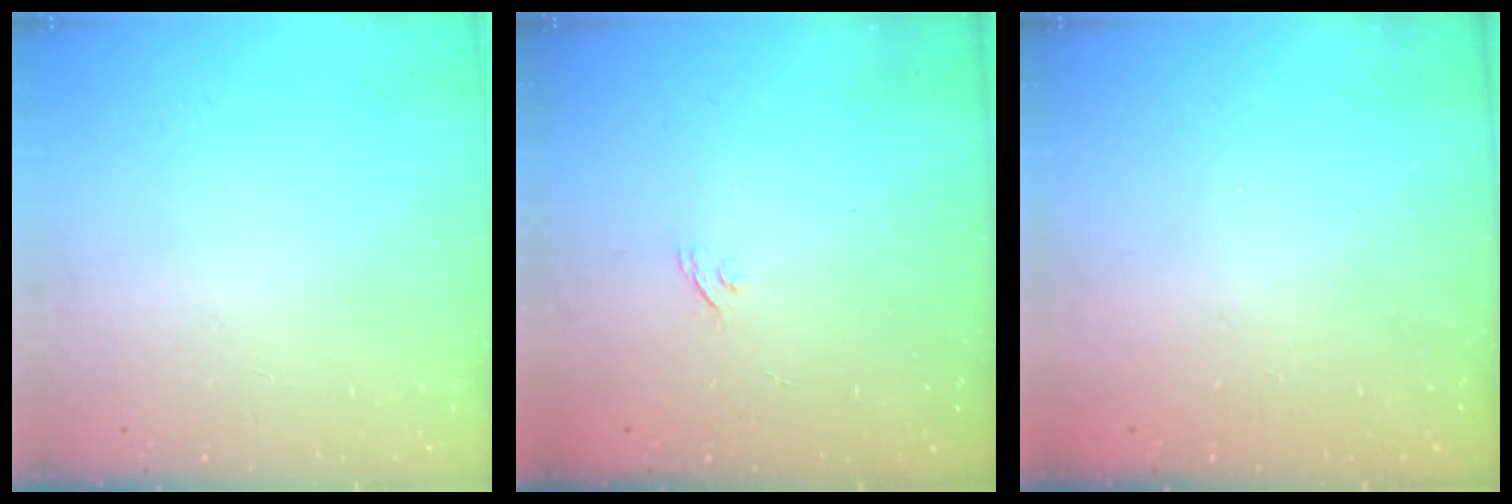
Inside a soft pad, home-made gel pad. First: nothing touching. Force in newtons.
{"total": 2.2, "press": 1.9, "slide": 1.1}
{"total": 2.2, "press": 2.1, "slide": 0.7}